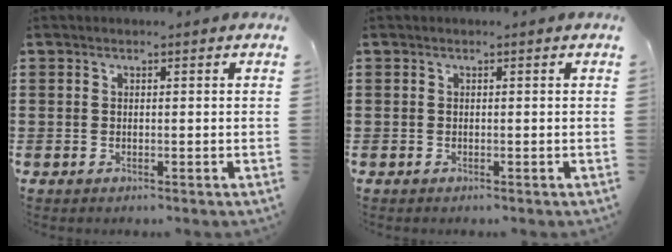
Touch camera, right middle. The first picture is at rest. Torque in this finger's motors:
{"motor_torque": [-0.25, 0.25, -0.01, -0.01]}